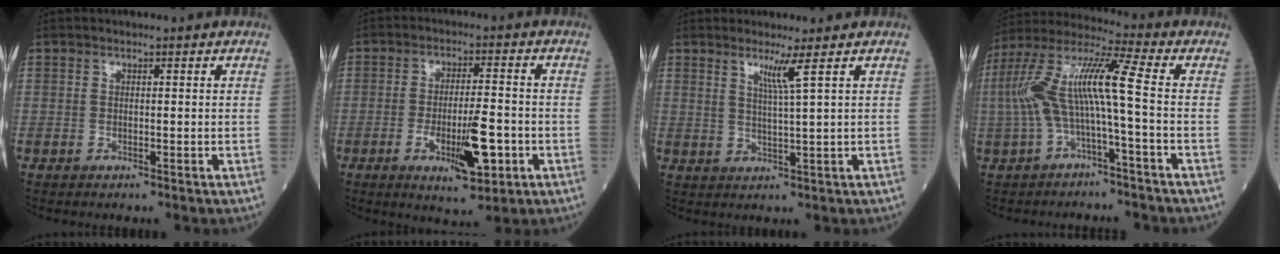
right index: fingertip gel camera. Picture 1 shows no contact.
{"total": 8.9, "force": [-2.8, 2.0, 8.3], "torque": [-0.135, -0.008, -0.039]}
{"total": 3.3, "force": [1.9, -1.3, 2.4], "torque": [-0.047, -0.014, 0.039]}
{"total": 10.8, "force": [-1.5, 0.5, 10.7], "torque": [-0.229, 0.038, -0.033]}